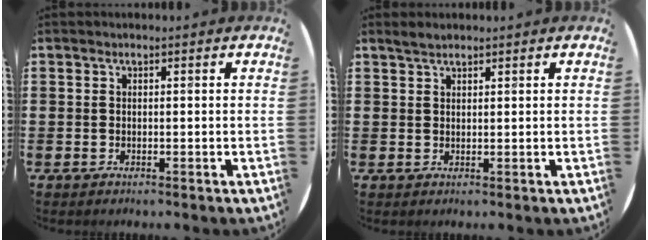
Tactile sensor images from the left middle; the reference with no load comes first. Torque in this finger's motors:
{"motor_torque": [0.37, -0.27, 0.02, 0.00]}